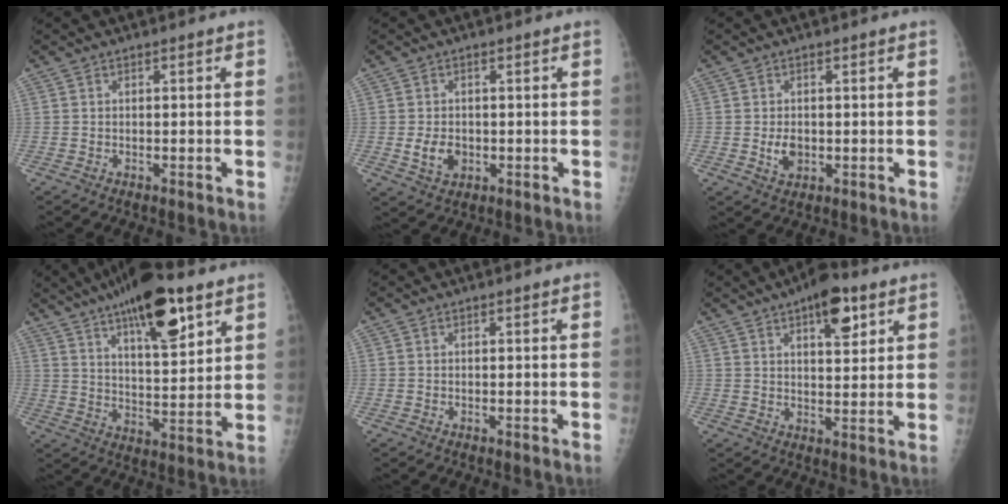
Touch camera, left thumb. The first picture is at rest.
{"total": 4.3, "force": [-0.5, 3.3, 2.7], "torque": [-0.033, -0.002, -0.001]}
{"total": 3.3, "force": [-0.3, 2.4, 2.2], "torque": [-0.029, -0.002, 0.002]}
{"total": 18.0, "force": [10.4, 5.8, 13.5], "torque": [-0.189, -0.042, 0.167]}
{"total": 0.0}
{"total": 9.3, "force": [5.0, 3.8, 6.9], "torque": [-0.080, -0.021, 0.070]}